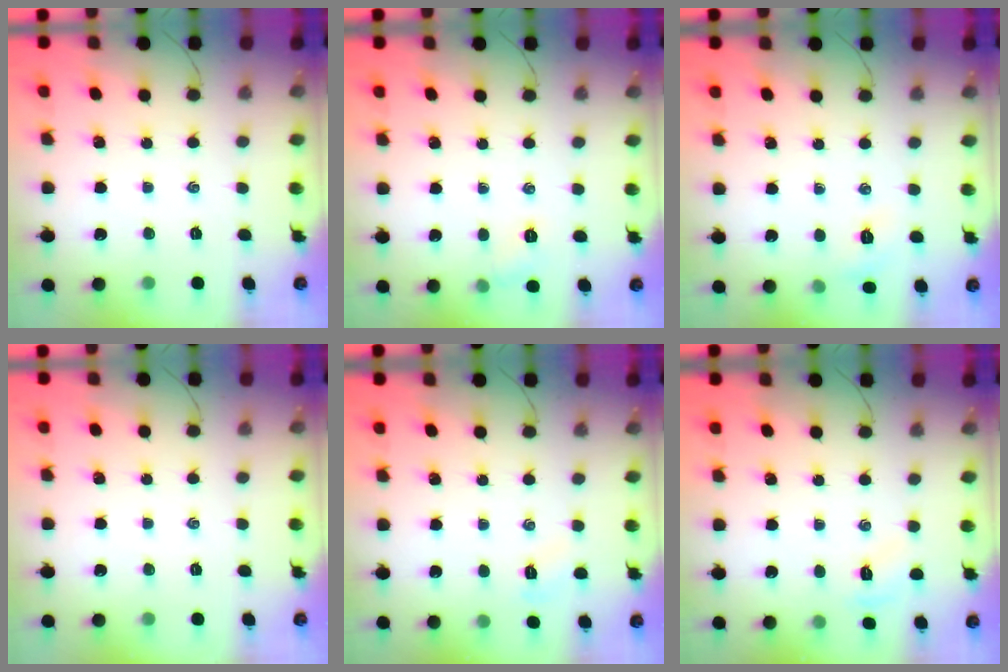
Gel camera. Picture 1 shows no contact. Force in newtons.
{"total": 5.0, "press": 4.8, "slide": 1.3}
{"total": 5.5, "press": 5.3, "slide": 1.5}
{"total": 0.0}
{"total": 3.7, "press": 3.7, "slide": 0.8}
{"total": 4.7, "press": 4.5, "slide": 1.2}